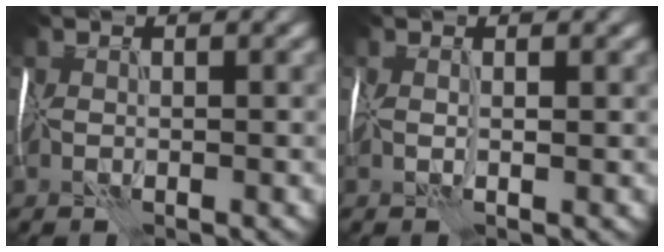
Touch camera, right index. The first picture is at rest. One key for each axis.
{"total": 0.8, "fx": 0.7, "fy": -0.5, "fz": 0.0, "tx": -0.002, "ty": 0.000, "tz": 0.009}